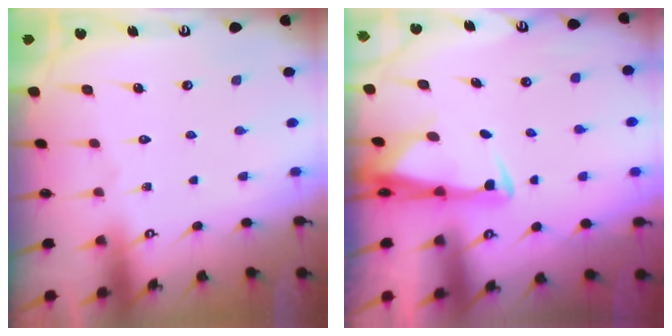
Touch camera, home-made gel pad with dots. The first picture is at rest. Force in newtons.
{"total": 2.8, "press": 2.6, "slide": 0.9}